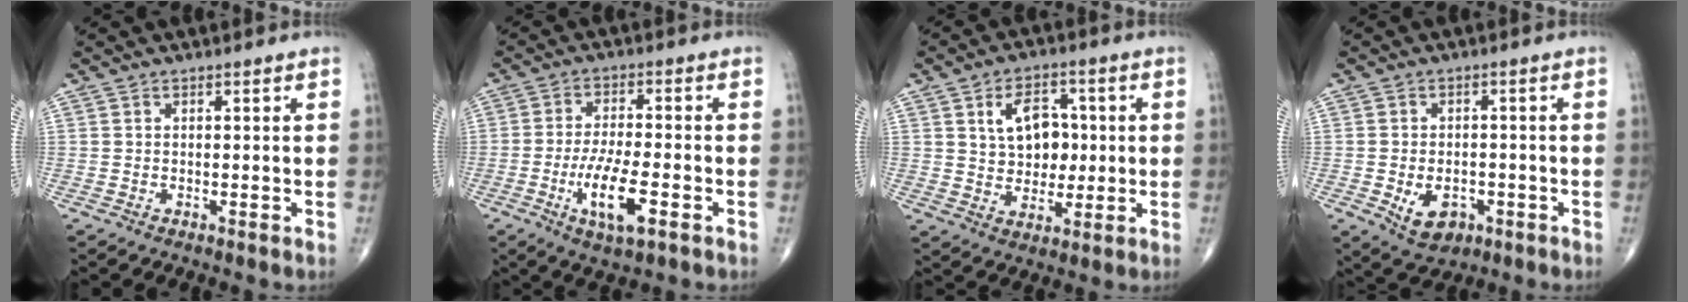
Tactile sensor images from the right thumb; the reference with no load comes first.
{"total": 9.4, "force": [-3.5, 2.8, 8.3], "torque": [-0.155, 0.006, -0.062]}
{"total": 10.0, "force": [1.9, 7.1, 6.8], "torque": [-0.073, -0.001, 0.034]}
{"total": 6.7, "force": [-2.3, 4.5, 4.4], "torque": [-0.054, 0.006, -0.027]}